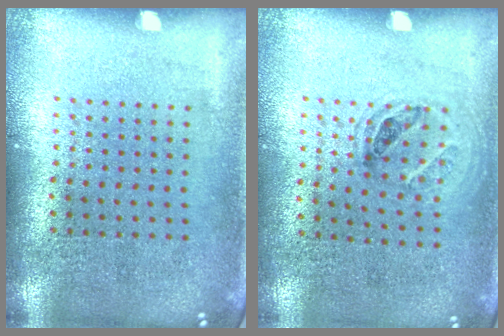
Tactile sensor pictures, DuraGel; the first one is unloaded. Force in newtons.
{"total": 1.0, "press": 0.7, "slide": 0.6}